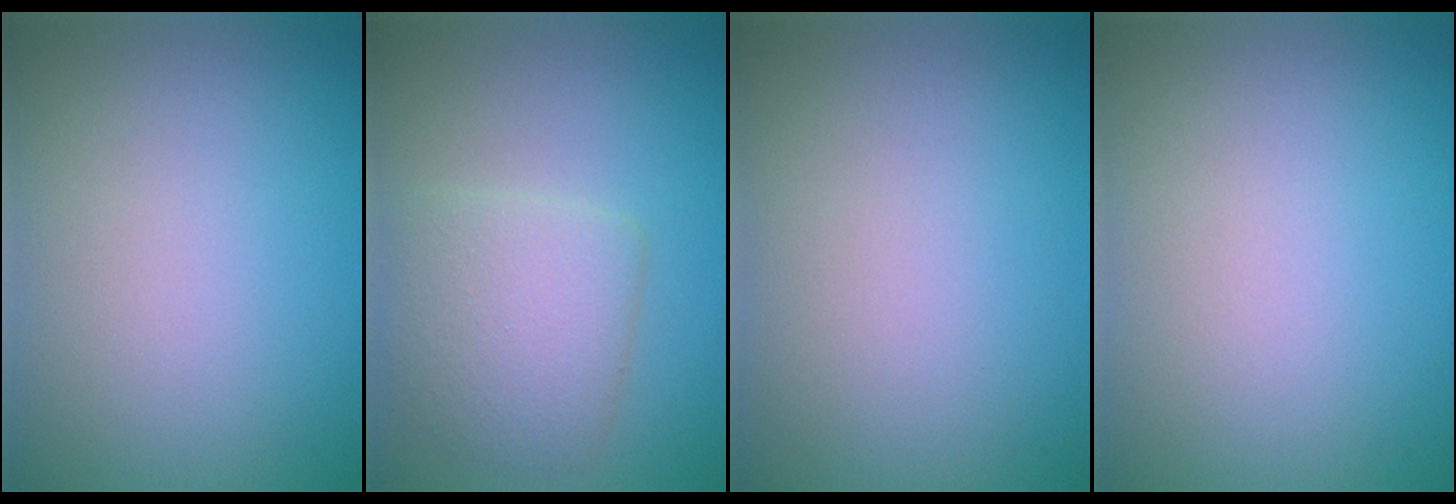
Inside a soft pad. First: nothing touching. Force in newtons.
{"total": 4.0, "press": 4.0, "slide": 0.1}
{"total": 0.0}
{"total": 0.0}